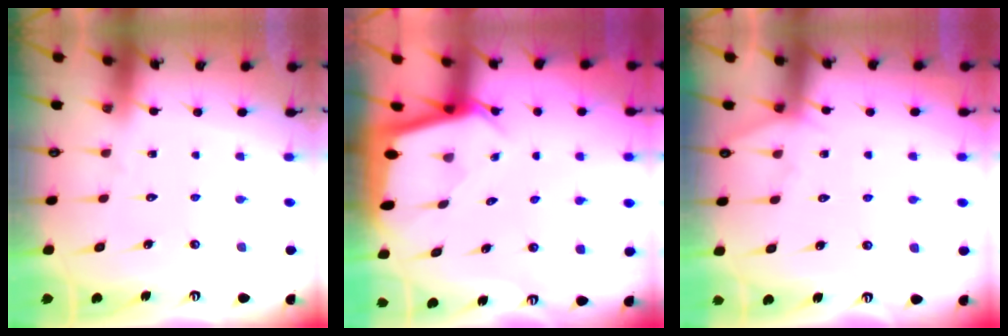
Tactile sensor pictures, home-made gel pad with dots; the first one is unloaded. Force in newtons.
{"total": 2.2, "press": 2.2, "slide": 0.1}
{"total": 6.1, "press": 6.1, "slide": 0.6}